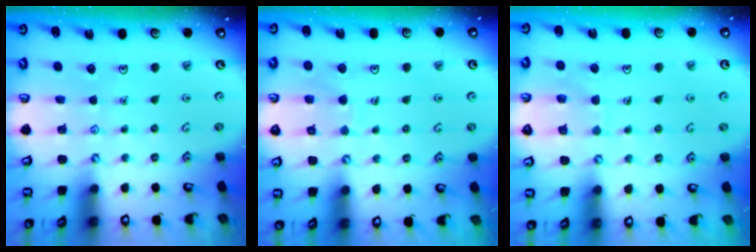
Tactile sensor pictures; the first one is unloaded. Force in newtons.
{"total": 6.0, "press": 6.0, "slide": 0.3}
{"total": 6.0, "press": 5.9, "slide": 0.5}